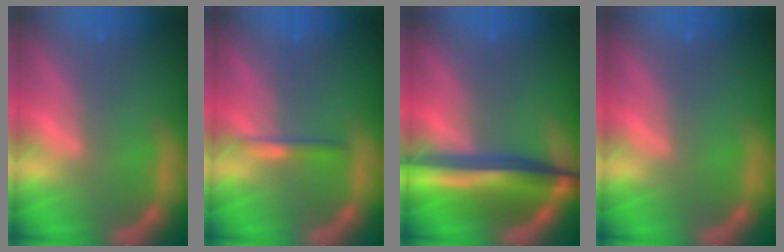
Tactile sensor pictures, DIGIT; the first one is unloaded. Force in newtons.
{"total": 1.4}
{"total": 9.1}
{"total": 0.0}